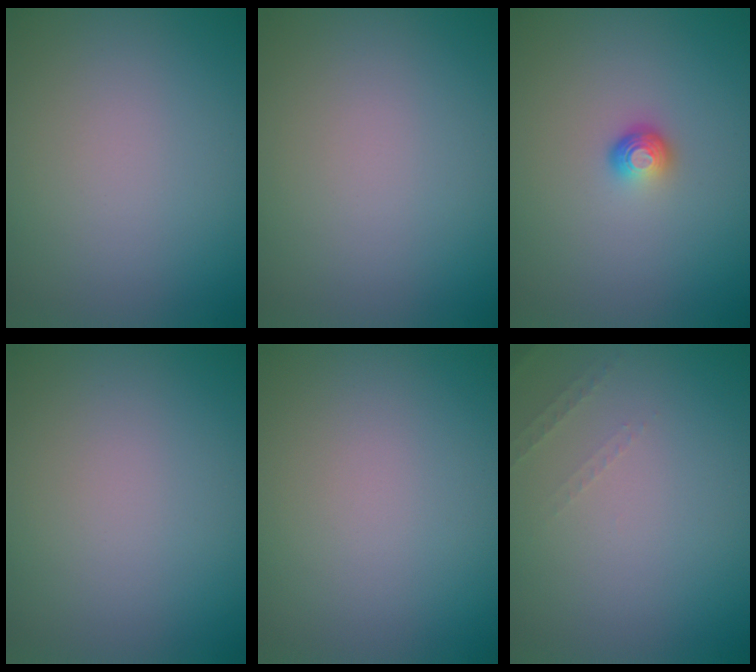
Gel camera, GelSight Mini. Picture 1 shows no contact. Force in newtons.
{"total": 0.0}
{"total": 1.7, "press": 1.2, "slide": 1.2}
{"total": 0.0}
{"total": 0.0}
{"total": 0.9, "press": 0.9, "slide": 0.3}